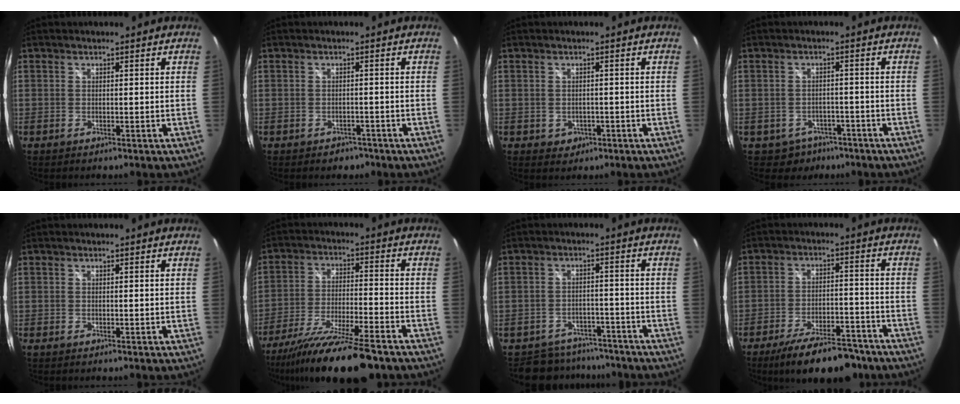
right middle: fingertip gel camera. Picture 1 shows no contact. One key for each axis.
{"total": 2.8, "fx": -2.0, "fy": 1.8, "fz": 0.5, "tx": -0.012, "ty": -0.002, "tz": -0.026}
{"total": 2.6, "fx": -0.8, "fy": 2.3, "fz": 0.9, "tx": -0.021, "ty": -0.002, "tz": -0.005}
{"total": 5.6, "fx": -3.7, "fy": 4.1, "fz": 0.7, "tx": -0.023, "ty": 0.012, "tz": -0.043}
{"total": 0.0}
{"total": 18.1, "fx": -14.6, "fy": 1.9, "fz": 10.6, "tx": -0.207, "ty": -0.043, "tz": -0.245}
{"total": 8.3, "fx": -7.2, "fy": 4.0, "fz": 1.0, "tx": -0.029, "ty": 0.010, "tz": -0.097}
{"total": 15.6, "fx": -12.4, "fy": 4.7, "fz": 8.3, "tx": -0.150, "ty": -0.015, "tz": -0.179}